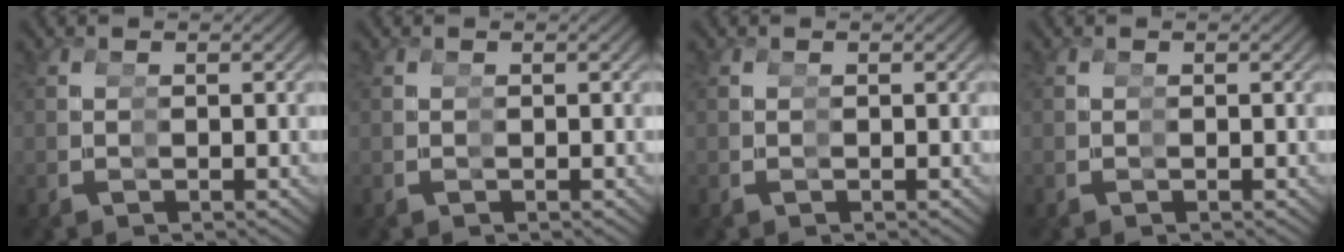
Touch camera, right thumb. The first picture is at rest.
{"total": 0.0}
{"total": 0.0}
{"total": 0.0}